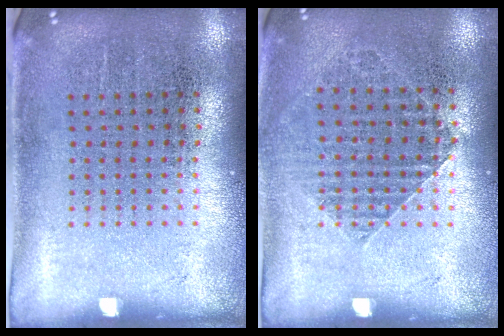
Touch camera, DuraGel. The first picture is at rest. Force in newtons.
{"total": 1.0, "press": 1.0, "slide": 0.2}